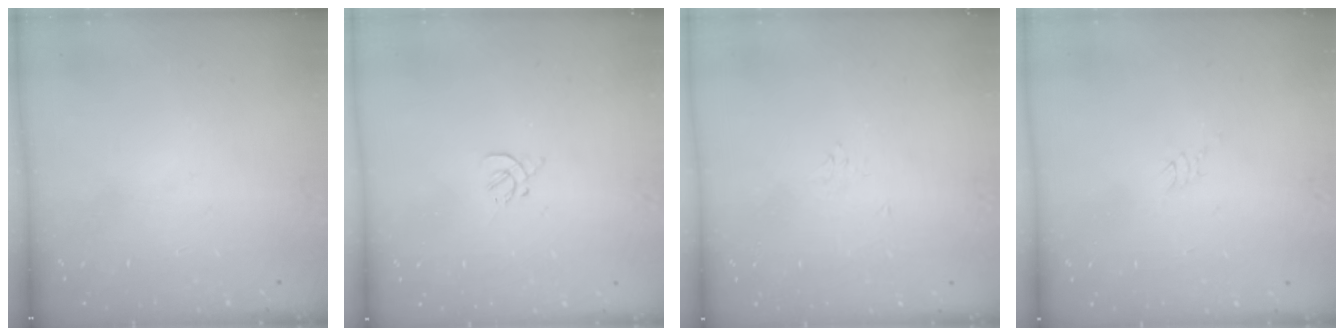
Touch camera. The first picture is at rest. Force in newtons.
{"total": 1.4, "press": 1.3, "slide": 0.5}
{"total": 4.1, "press": 4.0, "slide": 0.5}
{"total": 2.6, "press": 2.6, "slide": 0.2}